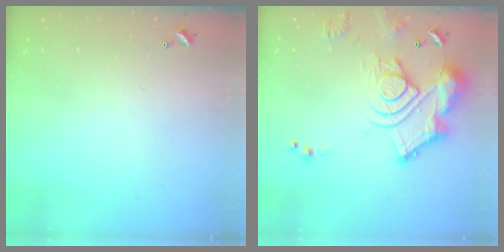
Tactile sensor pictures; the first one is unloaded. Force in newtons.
{"total": 18.1, "press": 18.0, "slide": 1.9}